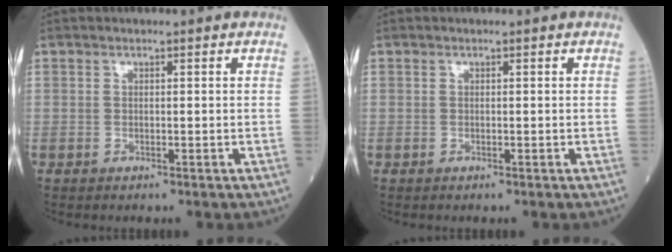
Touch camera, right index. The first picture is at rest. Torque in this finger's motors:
{"motor_torque": [0.00, 0.00, -0.01, 0.00]}